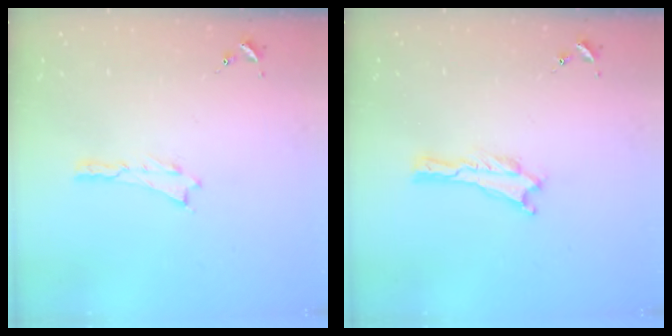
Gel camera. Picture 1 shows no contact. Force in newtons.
{"total": 0.0}